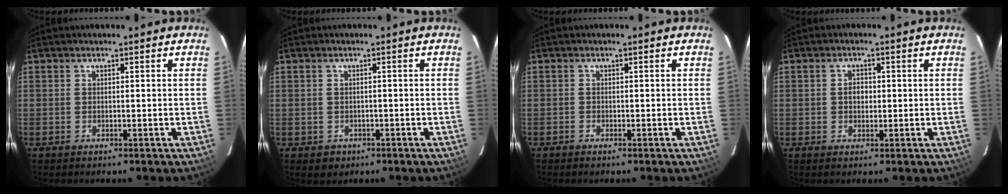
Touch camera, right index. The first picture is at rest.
{"total": 2.5, "force": [-0.7, 2.3, 0.4], "torque": [-0.009, 0.000, -0.004]}
{"total": 0.6, "force": [-0.5, 0.3, 0.0], "torque": [-0.002, 0.002, -0.011]}
{"total": 2.1, "force": [0.0, 1.7, 1.2], "torque": [-0.019, 0.007, -0.001]}